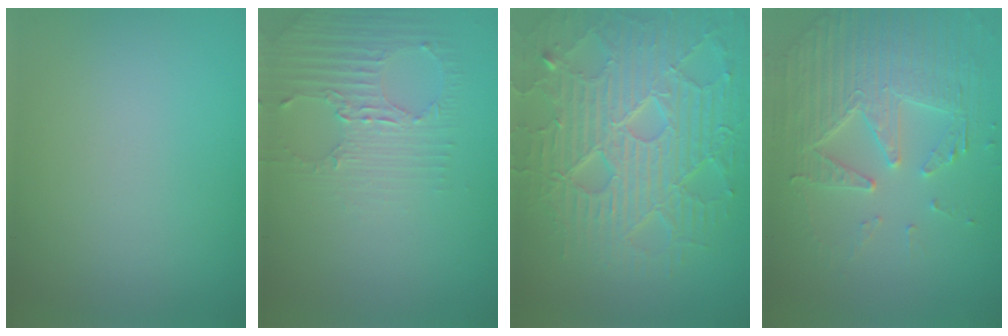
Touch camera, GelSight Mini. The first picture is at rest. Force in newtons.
{"total": 2.8, "press": 2.4, "slide": 1.4}
{"total": 9.6, "press": 6.4, "slide": 7.1}
{"total": 5.4, "press": 4.6, "slide": 3.0}